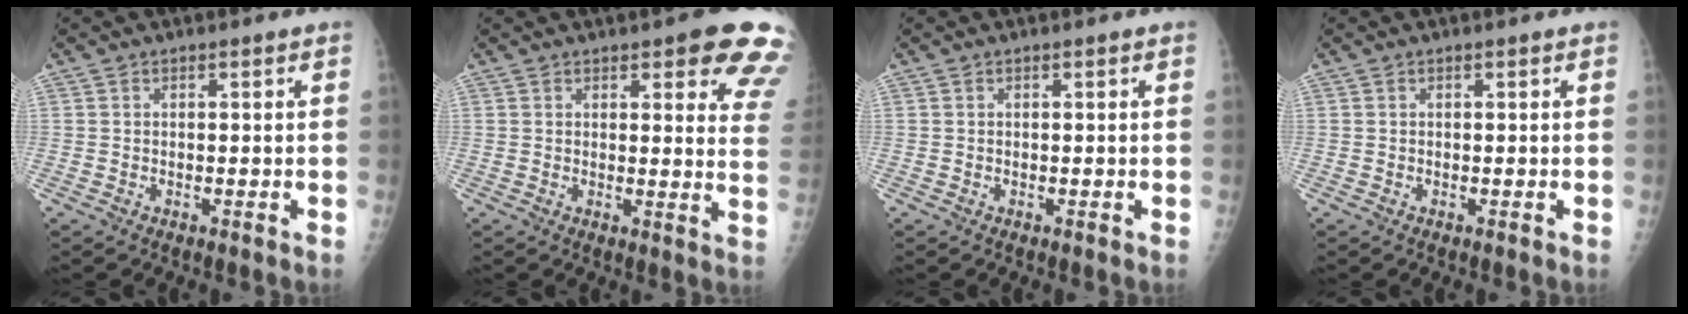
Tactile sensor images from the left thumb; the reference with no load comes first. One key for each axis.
{"total": 12.9, "fx": 7.7, "fy": 4.0, "fz": 9.6, "tx": -0.070, "ty": -0.036, "tz": 0.073}
{"total": 0.0}
{"total": 0.0}